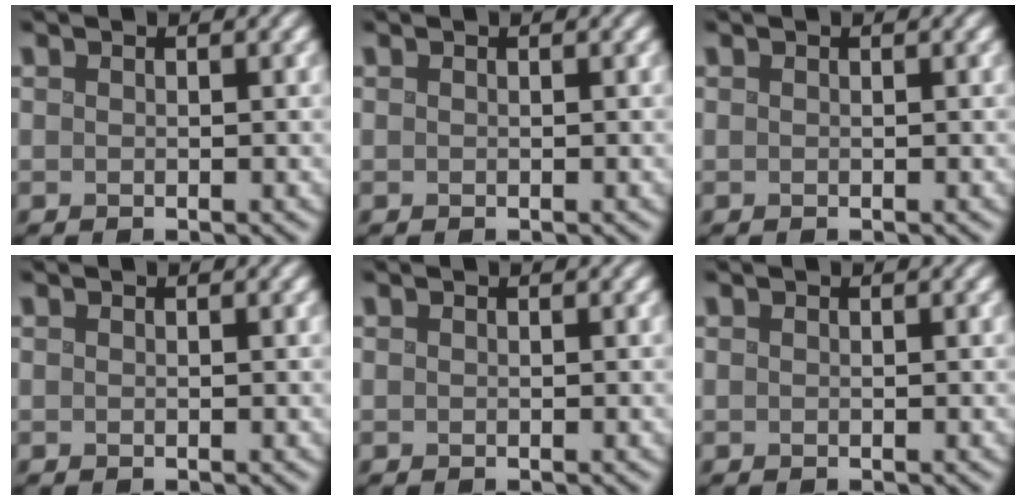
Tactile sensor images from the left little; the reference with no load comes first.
{"total": 0.0}
{"total": 0.0}
{"total": 0.0}
{"total": 0.0}
{"total": 0.0}